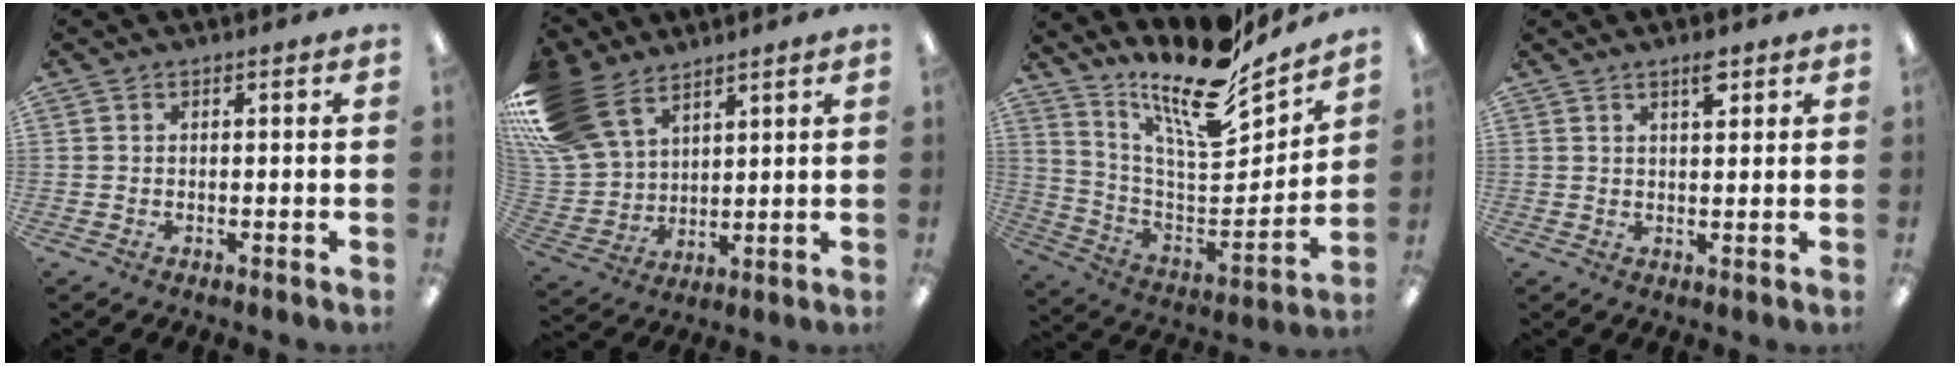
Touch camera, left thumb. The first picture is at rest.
{"total": 17.9, "force": [11.0, 11.3, 8.6], "torque": [-0.201, -0.044, 0.214]}
{"total": 18.8, "force": [15.2, 4.6, 10.0], "torque": [-0.177, -0.125, 0.255]}
{"total": 4.0, "force": [2.6, 1.3, 2.7], "torque": [-0.035, -0.008, 0.040]}